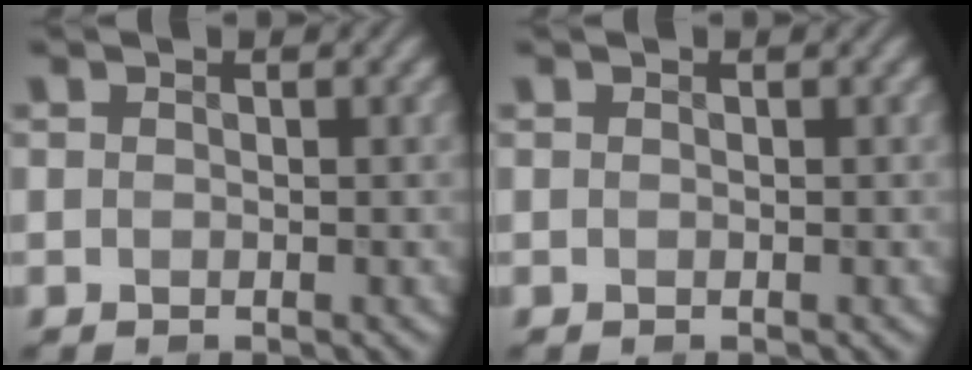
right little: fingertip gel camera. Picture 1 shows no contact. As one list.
[{"total": 0.0}]